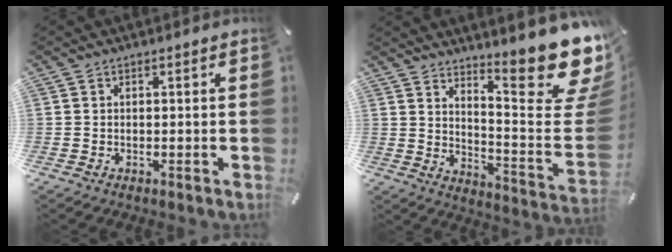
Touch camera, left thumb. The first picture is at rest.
{"total": 21.2, "force": [14.6, 5.7, 14.2], "torque": [-0.179, -0.121, 0.237]}